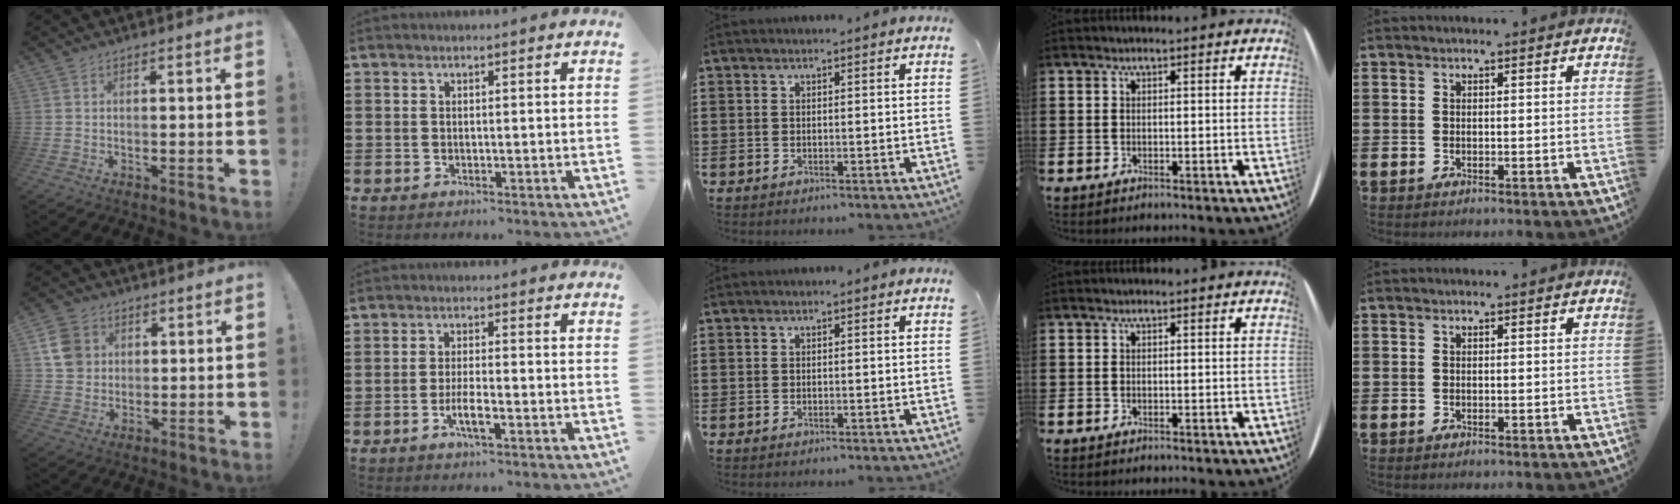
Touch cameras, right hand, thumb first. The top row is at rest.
{"thumb": {"total": 9.3, "force": [2.7, 8.2, 3.5], "torque": [-0.052, -0.004, 0.058]}, "index": {"total": 3.6, "force": [-1.6, 0.7, 3.2], "torque": [-0.059, 0.000, -0.031]}}